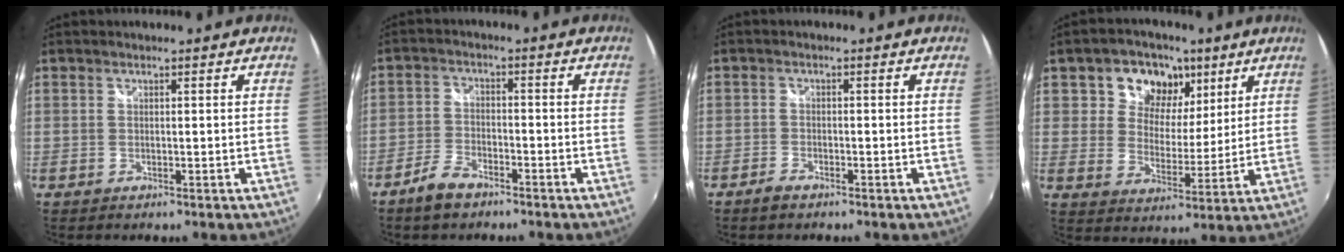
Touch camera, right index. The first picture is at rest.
{"total": 5.4, "force": [-4.0, 2.4, 2.7], "torque": [-0.069, 0.005, -0.075]}
{"total": 2.2, "force": [-1.8, 0.8, 0.9], "torque": [-0.027, 0.001, -0.036]}
{"total": 11.5, "force": [5.6, 8.8, 5.0], "torque": [-0.093, 0.007, 0.088]}